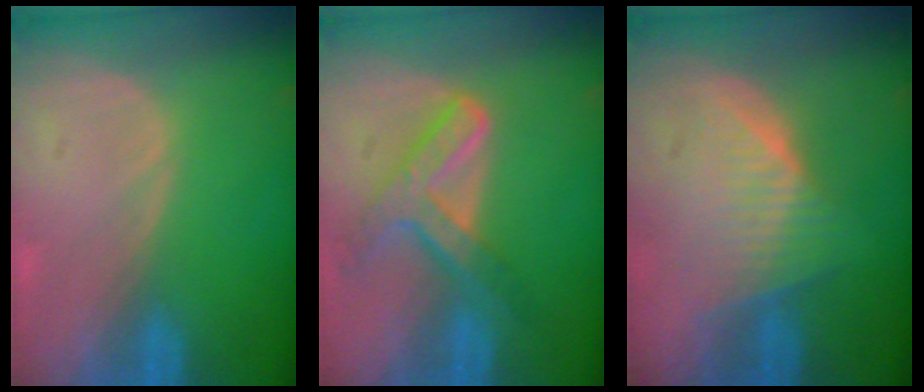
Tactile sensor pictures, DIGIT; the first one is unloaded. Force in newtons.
{"total": 7.6, "press": 6.3, "slide": 4.3}
{"total": 6.4, "press": 6.2, "slide": 1.7}